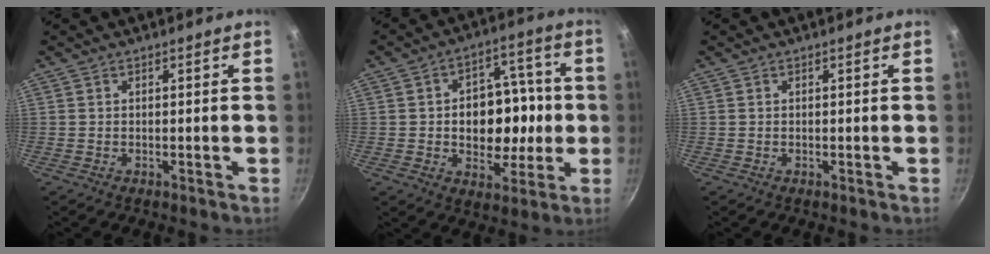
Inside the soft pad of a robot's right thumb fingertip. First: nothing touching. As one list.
[{"total": 14.4, "force": [-0.7, 10.5, 9.9], "torque": [-0.091, 0.019, -0.007]}, {"total": 0.0}]